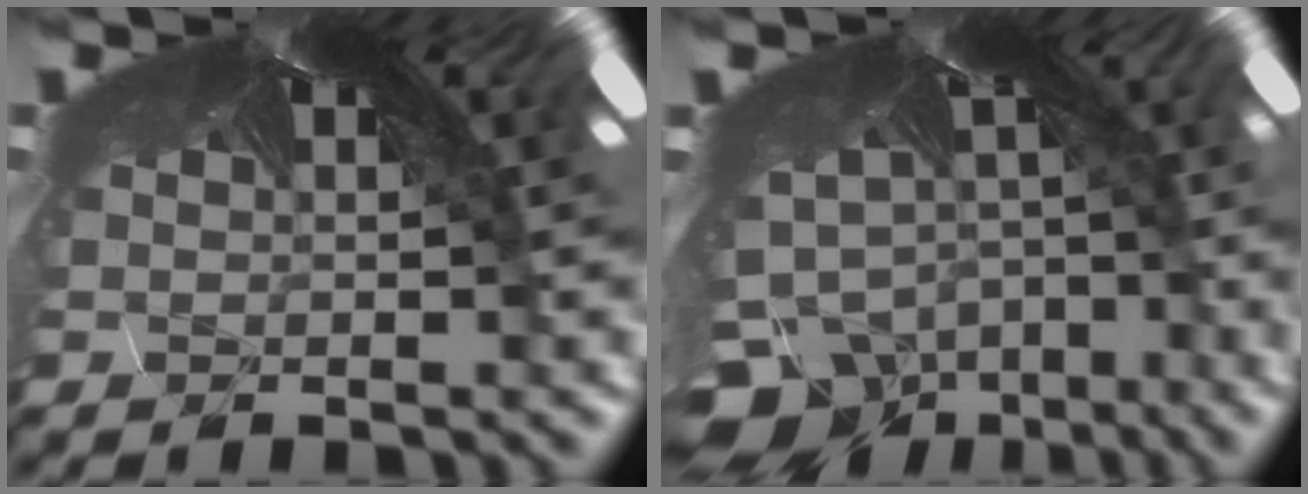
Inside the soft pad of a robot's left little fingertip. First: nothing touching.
{"total": 12.2, "force": [-12.0, 2.4, -0.4], "torque": [-0.021, -0.084, -0.183]}